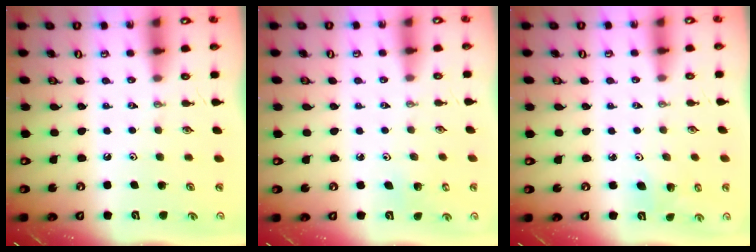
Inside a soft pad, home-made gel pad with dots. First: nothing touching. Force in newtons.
{"total": 3.2, "press": 3.2, "slide": 0.2}
{"total": 3.9, "press": 3.6, "slide": 1.4}